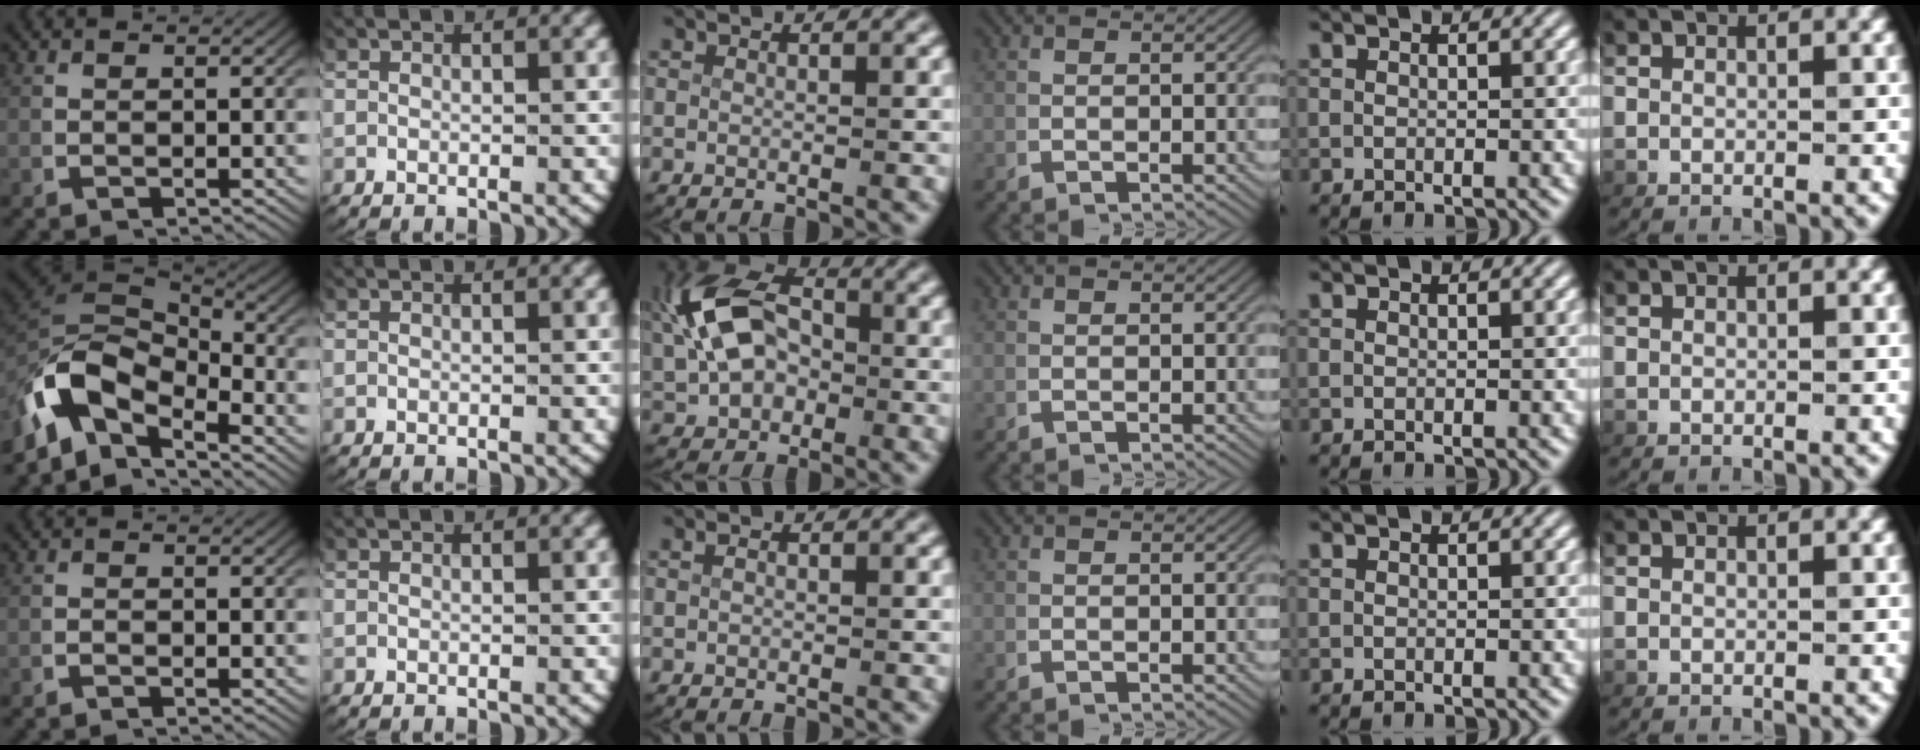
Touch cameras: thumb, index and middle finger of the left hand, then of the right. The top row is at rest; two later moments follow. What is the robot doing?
{"motion": "lift_and_place", "object": "fork"}